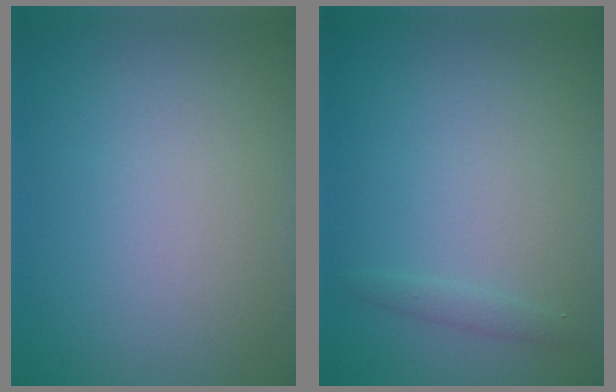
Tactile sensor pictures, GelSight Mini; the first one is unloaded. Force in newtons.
{"total": 0.8, "press": 0.8, "slide": 0.0}